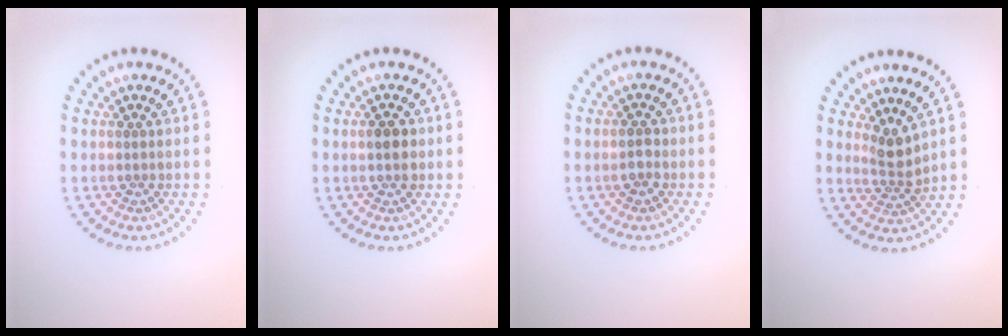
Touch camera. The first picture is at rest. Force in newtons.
{"total": 2.5, "press": 2.5, "slide": 0.2}
{"total": 1.5, "press": 1.5, "slide": 0.1}
{"total": 2.3, "press": 1.8, "slide": 1.4}